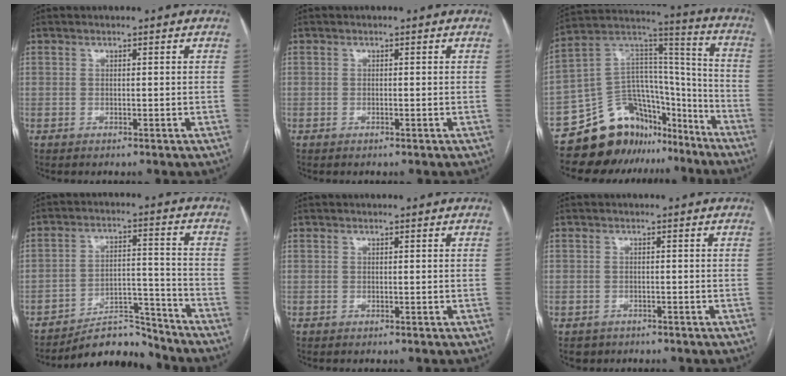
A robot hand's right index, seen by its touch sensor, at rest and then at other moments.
{"total": 0.0}
{"total": 16.5, "force": [-13.3, 8.9, 4.1], "torque": [-0.050, 0.095, -0.219]}
{"total": 8.3, "force": [-8.1, 1.9, 0.8], "torque": [-0.003, 0.039, -0.133]}
{"total": 0.0}
{"total": 2.4, "force": [-1.6, 1.8, 0.0], "torque": [-0.005, 0.005, -0.022]}